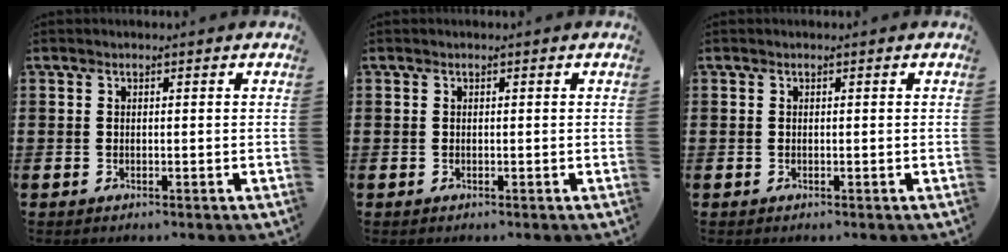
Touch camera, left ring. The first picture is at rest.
{"total": 0.0}
{"total": 0.0}